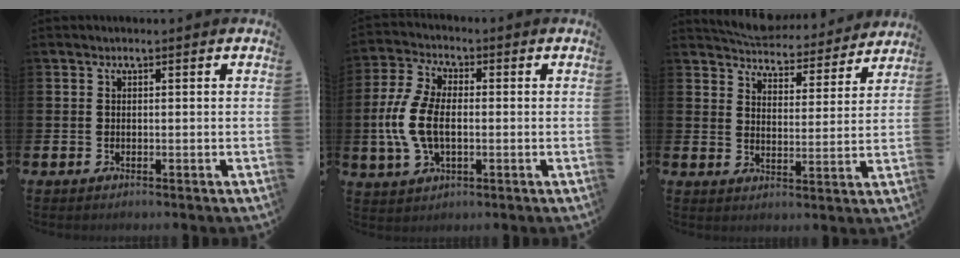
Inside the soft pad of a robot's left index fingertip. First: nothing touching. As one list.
[{"total": 8.4, "force": [-0.4, 4.9, 6.8], "torque": [-0.165, 0.011, -0.011]}, {"total": 5.8, "force": [5.7, 1.1, 0.5], "torque": [-0.026, -0.046, 0.097]}]